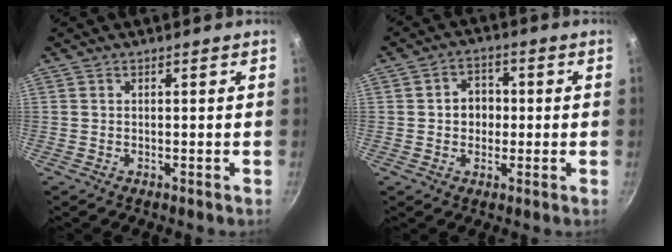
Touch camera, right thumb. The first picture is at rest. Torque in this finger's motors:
{"motor_torque": [-0.19, 0.42, -0.01, 0.13, 0.11]}